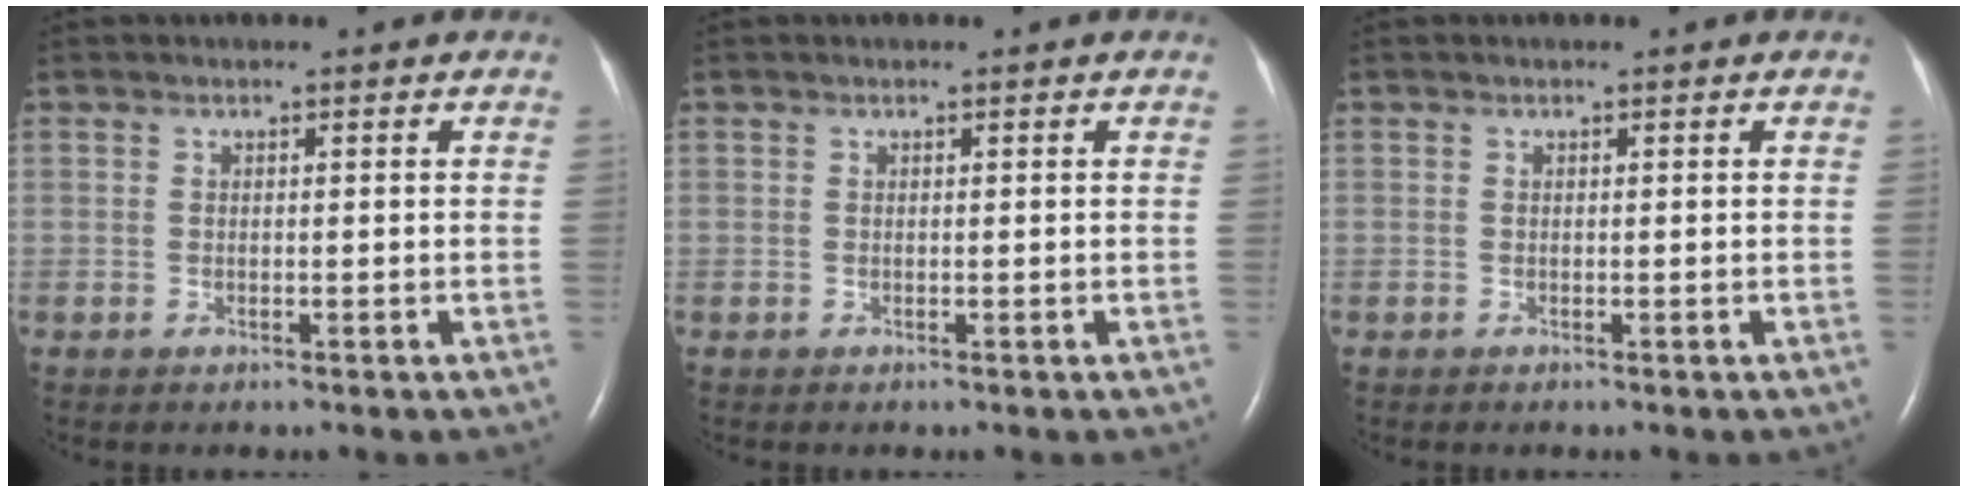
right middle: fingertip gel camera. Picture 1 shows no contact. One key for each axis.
{"total": 0.0}
{"total": 0.0}